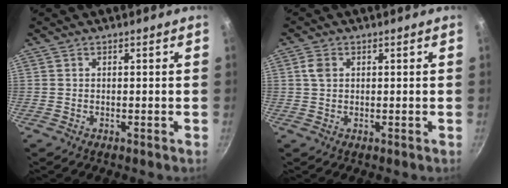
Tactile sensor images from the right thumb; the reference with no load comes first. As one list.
[{"total": 2.6, "force": [0.7, 1.8, 1.6], "torque": [-0.029, 0.002, 0.012]}]